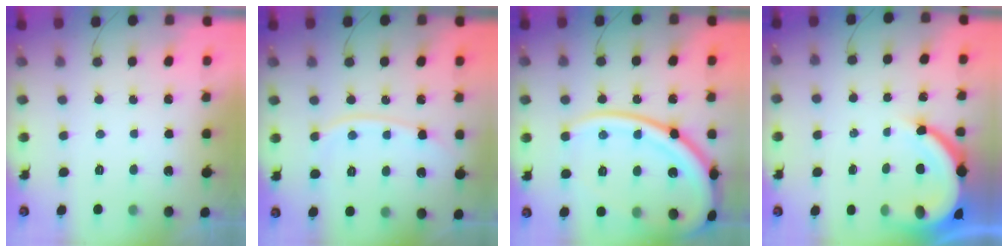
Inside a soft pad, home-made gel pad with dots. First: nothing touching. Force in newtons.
{"total": 9.9, "press": 9.8, "slide": 1.3}
{"total": 25.7, "press": 25.5, "slide": 3.2}
{"total": 11.3, "press": 11.2, "slide": 1.4}